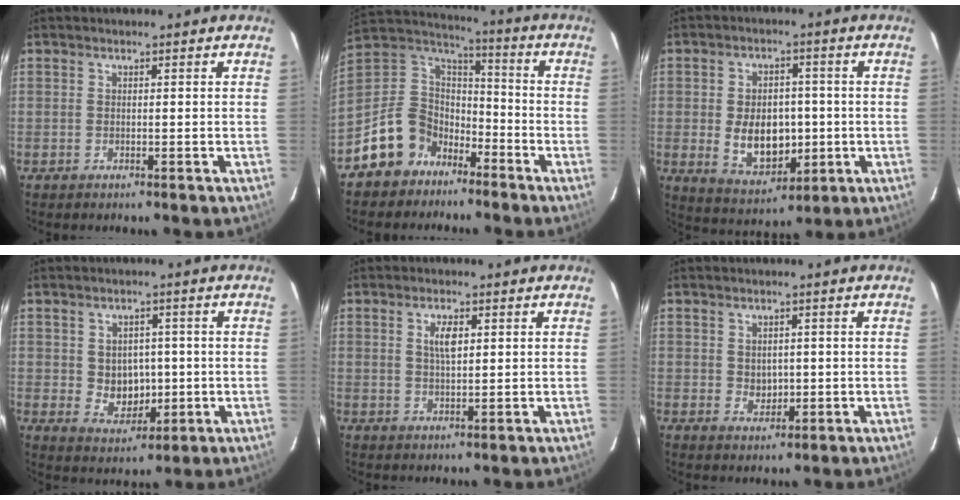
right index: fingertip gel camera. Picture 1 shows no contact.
{"total": 13.4, "force": [-8.7, 9.5, 3.7], "torque": [-0.102, 0.042, -0.149]}
{"total": 10.8, "force": [-1.1, 7.1, 8.0], "torque": [-0.156, -0.001, 0.001]}
{"total": 6.5, "force": [0.0, 5.5, 3.6], "torque": [-0.065, 0.005, 0.016]}
{"total": 3.6, "force": [1.2, 1.4, 3.0], "torque": [-0.055, 0.002, 0.021]}
{"total": 3.1, "force": [0.2, 2.5, 1.8], "torque": [-0.027, 0.002, 0.009]}